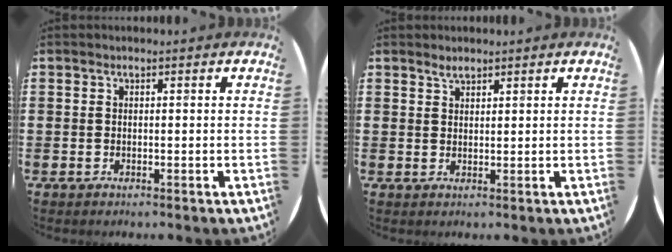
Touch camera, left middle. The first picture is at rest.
{"total": 1.4, "force": [1.3, 0.3, 0.3], "torque": [-0.007, 0.003, 0.023]}